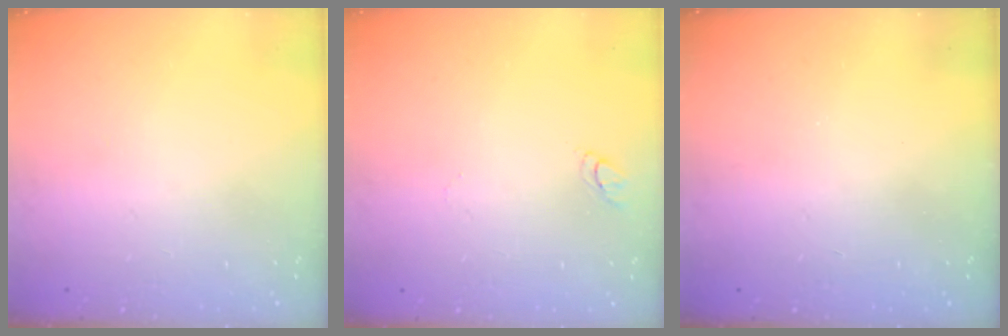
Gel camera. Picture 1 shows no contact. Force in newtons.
{"total": 3.0, "press": 3.0, "slide": 0.3}
{"total": 0.0}